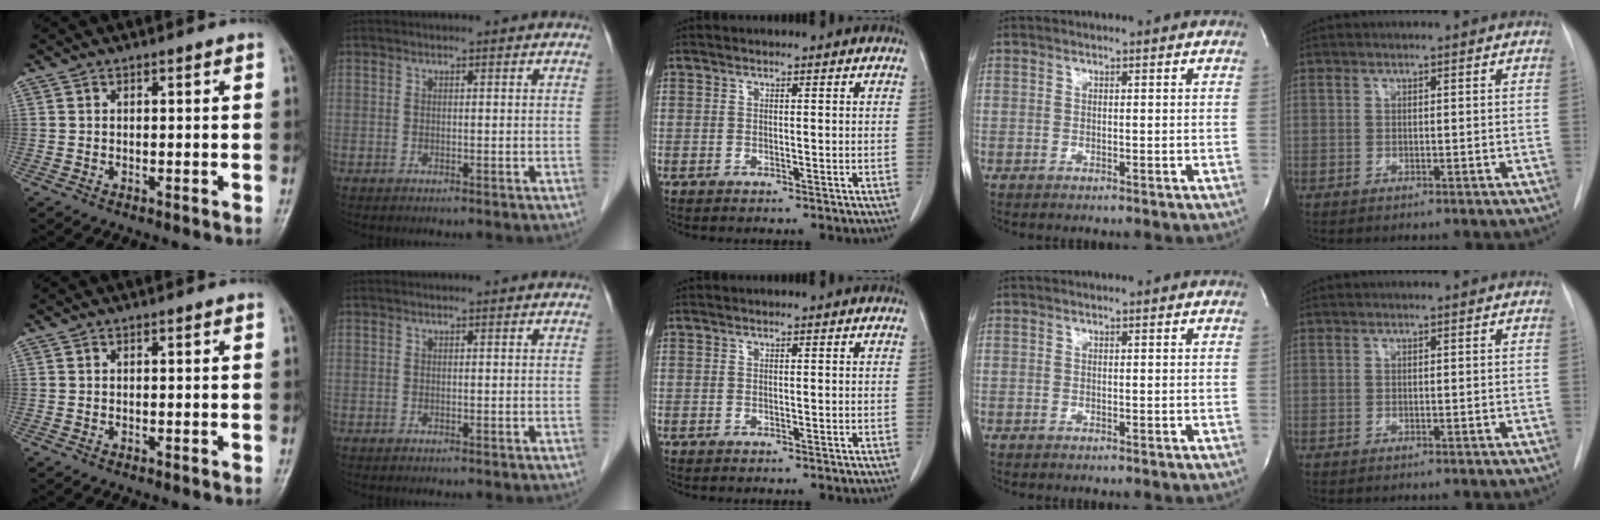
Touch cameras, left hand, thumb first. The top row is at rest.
{}